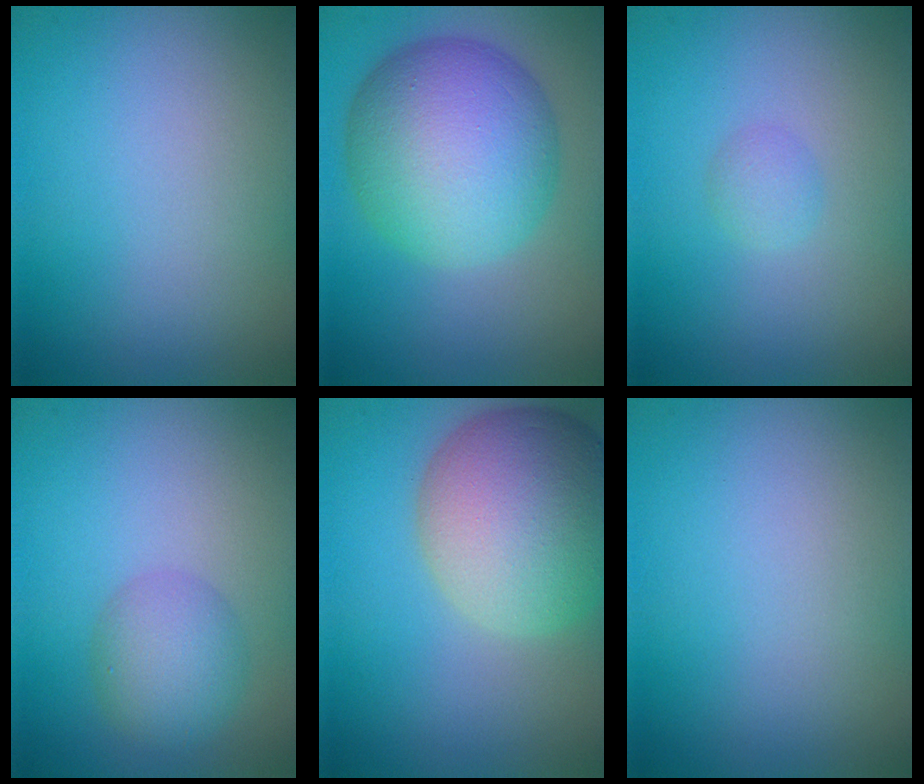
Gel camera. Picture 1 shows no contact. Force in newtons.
{"total": 10.8, "press": 10.8, "slide": 0.2}
{"total": 1.1, "press": 1.1, "slide": 0.1}
{"total": 3.5, "press": 3.5, "slide": 0.1}
{"total": 10.5, "press": 10.4, "slide": 0.7}
{"total": 0.0}